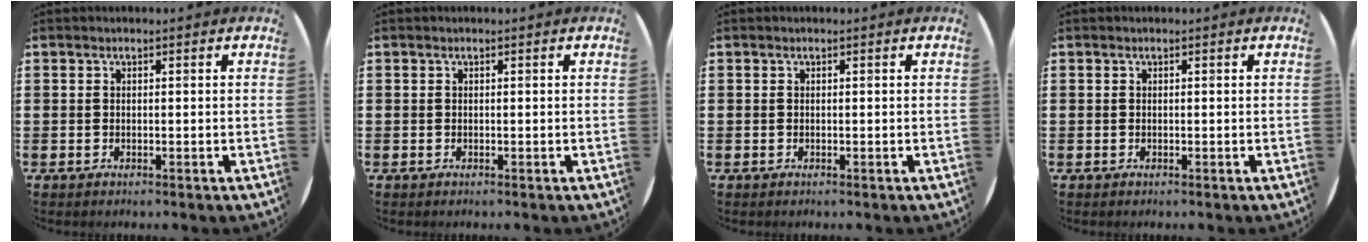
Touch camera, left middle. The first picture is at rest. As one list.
[{"total": 0.0}, {"total": 0.0}, {"total": 0.0}]